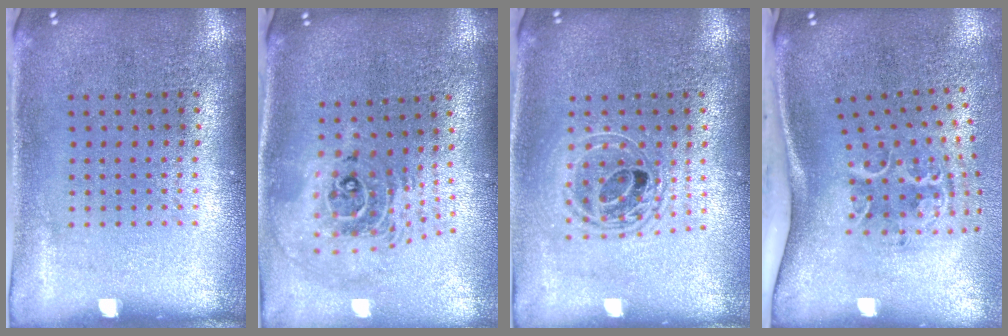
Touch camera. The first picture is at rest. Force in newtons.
{"total": 2.2, "press": 1.6, "slide": 1.5}
{"total": 1.7, "press": 1.4, "slide": 0.9}
{"total": 2.2, "press": 1.4, "slide": 1.7}